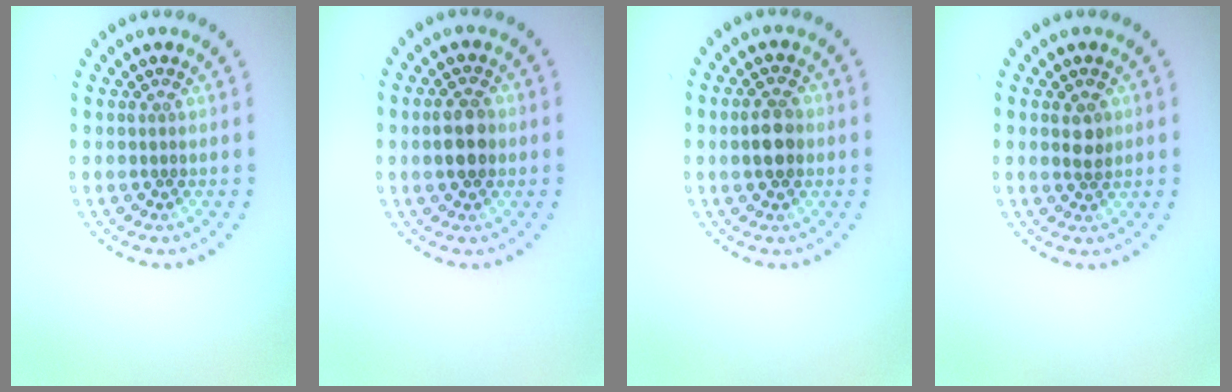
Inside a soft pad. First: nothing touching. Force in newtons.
{"total": 2.9, "press": 2.9, "slide": 0.1}
{"total": 3.2, "press": 3.2, "slide": 0.2}
{"total": 1.6, "press": 1.6, "slide": 0.4}